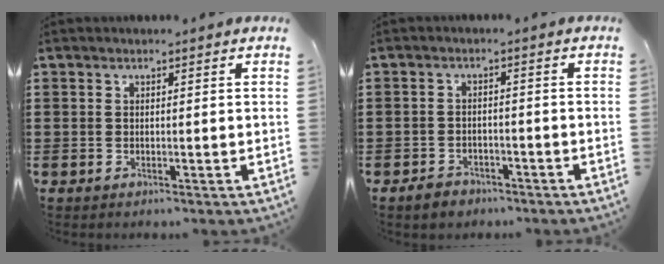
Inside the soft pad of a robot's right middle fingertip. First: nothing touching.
{"total": 2.4, "force": [-2.2, 1.0, 0.4], "torque": [-0.014, 0.006, -0.046]}